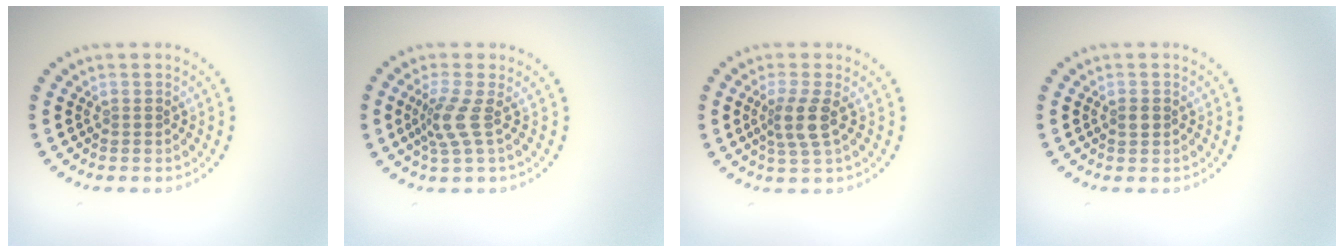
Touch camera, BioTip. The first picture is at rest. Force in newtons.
{"total": 2.7, "press": 1.9, "slide": 1.9}
{"total": 2.7, "press": 2.2, "slide": 1.6}
{"total": 1.2, "press": 1.2, "slide": 0.0}